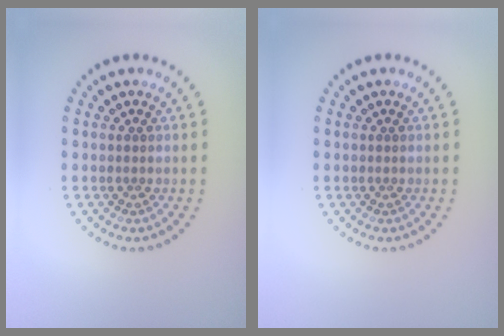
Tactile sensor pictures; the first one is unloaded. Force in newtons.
{"total": 0.0}